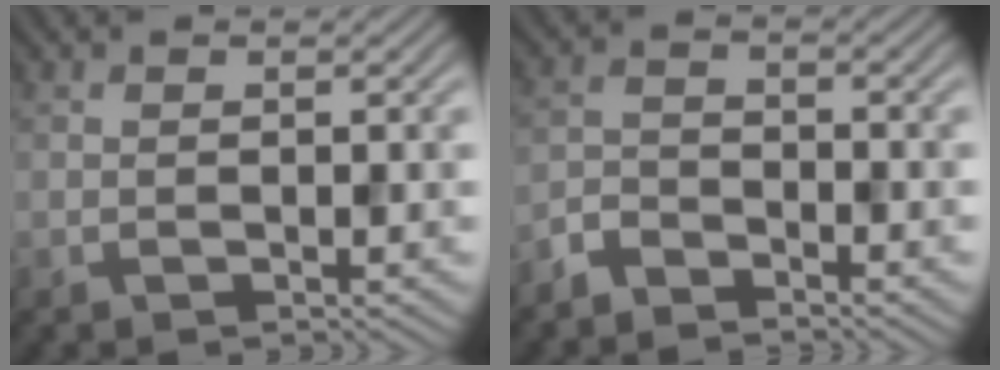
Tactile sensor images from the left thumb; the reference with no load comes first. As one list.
[{"total": 3.1, "force": [-2.9, 0.9, 0.8], "torque": [-0.018, -0.004, -0.072]}]